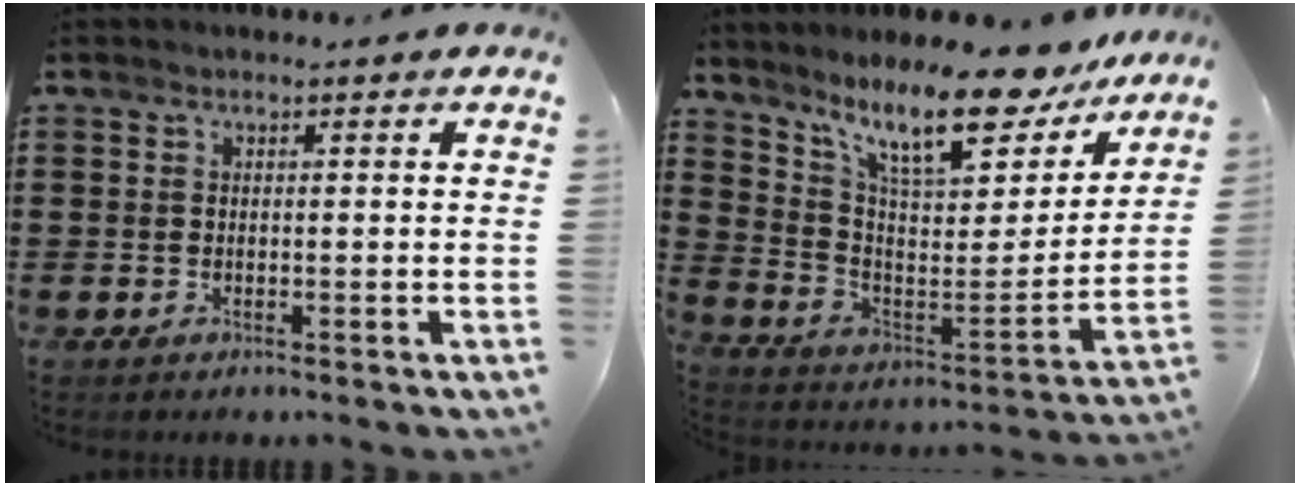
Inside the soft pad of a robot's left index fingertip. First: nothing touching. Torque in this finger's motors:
{"motor_torque": [1.69, -0.45, 1.05, 0.21]}